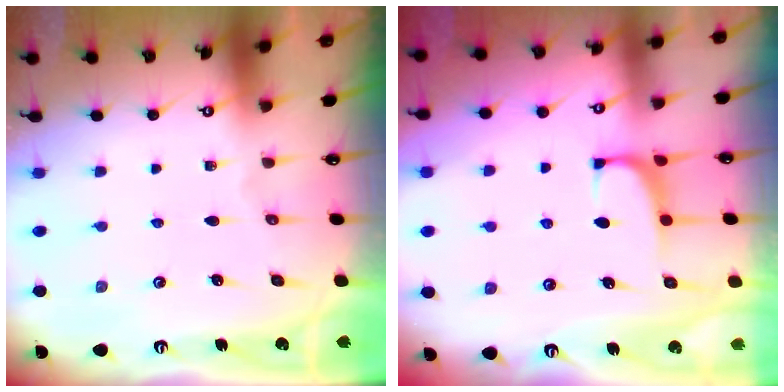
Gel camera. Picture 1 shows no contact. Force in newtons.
{"total": 1.4, "press": 1.3, "slide": 0.7}